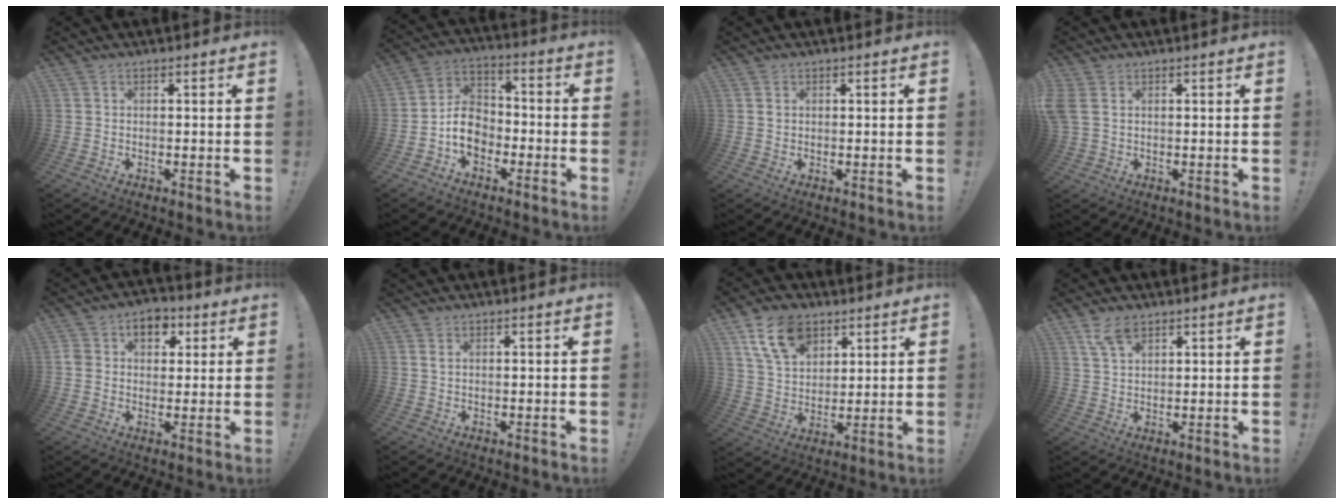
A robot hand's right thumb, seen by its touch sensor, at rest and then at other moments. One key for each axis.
{"total": 10.1, "fx": -3.7, "fy": 7.8, "fz": 5.3, "tx": -0.078, "ty": 0.030, "tz": -0.065}
{"total": 0.6, "fx": 0.2, "fy": 0.6, "fz": 0.3, "tx": -0.002, "ty": 0.001, "tz": 0.002}
{"total": 4.1, "fx": 1.3, "fy": 2.8, "fz": 2.7, "tx": -0.071, "ty": 0.002, "tz": 0.027}
{"total": 8.2, "fx": 2.7, "fy": 6.6, "fz": 4.2, "tx": -0.060, "ty": 0.002, "tz": 0.052}
{"total": 1.0, "fx": 0.4, "fy": 0.4, "fz": 0.8, "tx": -0.012, "ty": 0.001, "tz": 0.006}
{"total": 13.6, "fx": 7.5, "fy": 8.6, "fz": 7.4, "tx": -0.131, "ty": -0.021, "tz": 0.144}
{"total": 6.5, "fx": 4.1, "fy": 3.1, "fz": 3.9, "tx": -0.072, "ty": -0.014, "tz": 0.078}